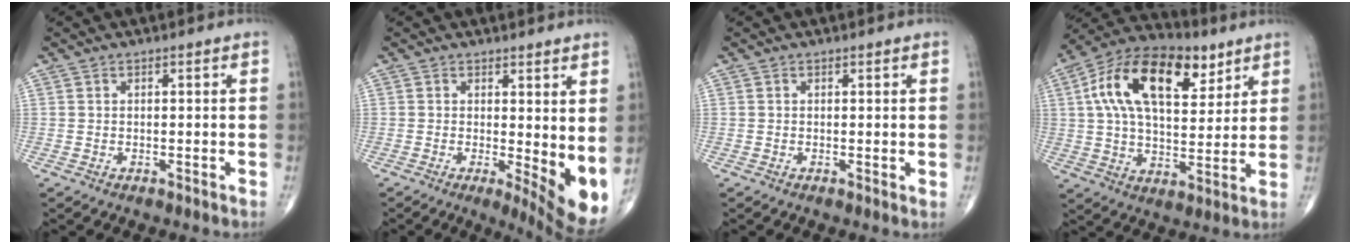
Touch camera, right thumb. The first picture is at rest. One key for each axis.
{"total": 8.8, "fx": 0.7, "fy": 3.1, "fz": 8.2, "tx": -0.105, "ty": -0.022, "tz": 0.016}
{"total": 0.6, "fx": 0.3, "fy": 0.1, "fz": 0.5, "tx": -0.012, "ty": -0.004, "tz": 0.002}
{"total": 20.5, "fx": 8.1, "fy": 10.9, "fz": 15.4, "tx": -0.245, "ty": -0.002, "tz": 0.133}